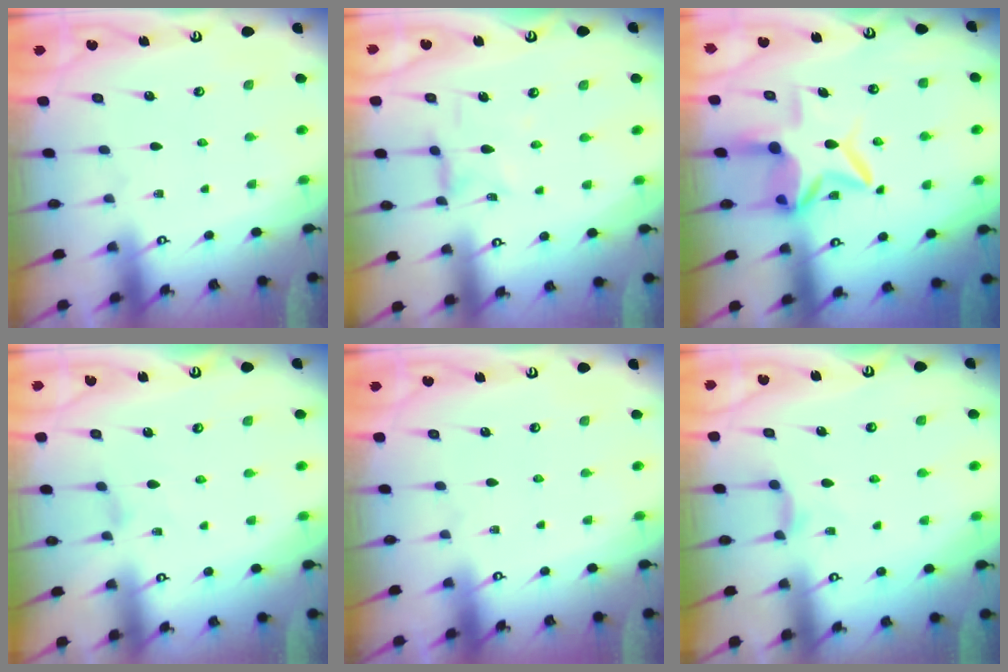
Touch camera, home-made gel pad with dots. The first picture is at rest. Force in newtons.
{"total": 2.0, "press": 2.0, "slide": 0.4}
{"total": 9.7, "press": 9.7, "slide": 1.1}
{"total": 0.6, "press": 0.5, "slide": 0.3}
{"total": 0.0}
{"total": 4.7, "press": 4.6, "slide": 0.7}